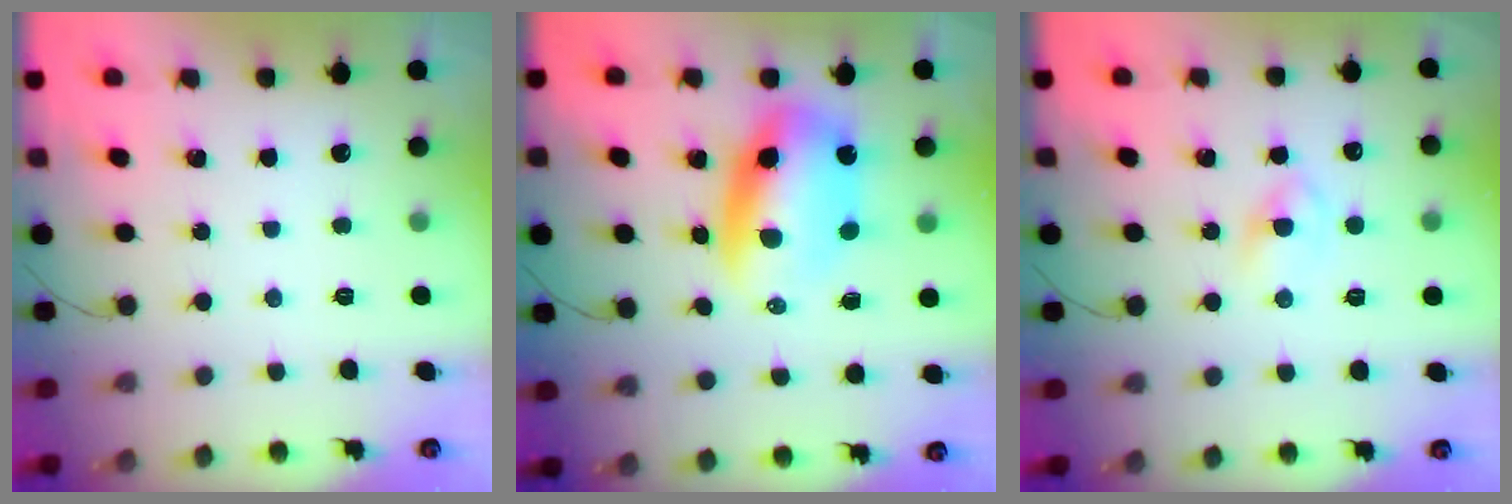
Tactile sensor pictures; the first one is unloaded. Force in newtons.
{"total": 11.3, "press": 11.0, "slide": 2.8}
{"total": 2.7, "press": 2.5, "slide": 1.1}